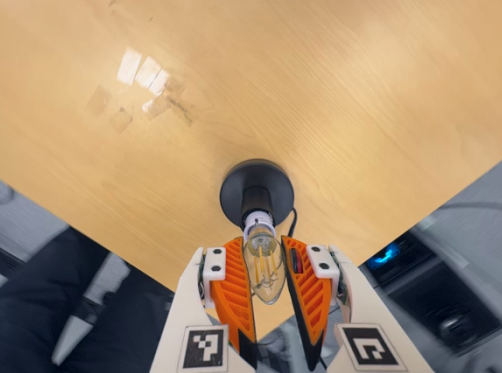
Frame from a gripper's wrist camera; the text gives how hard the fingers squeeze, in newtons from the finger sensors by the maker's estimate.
{"total": 12.3, "left": 12.1, "right": 12.6}